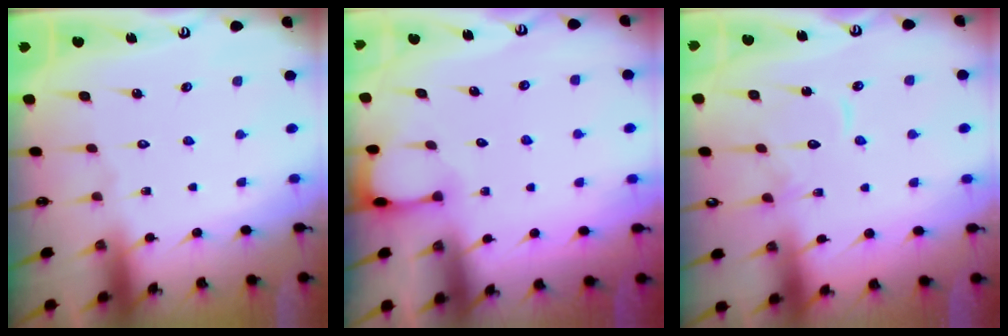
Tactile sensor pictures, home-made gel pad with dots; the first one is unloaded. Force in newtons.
{"total": 2.7, "press": 2.7, "slide": 0.4}
{"total": 11.3, "press": 11.3, "slide": 0.8}